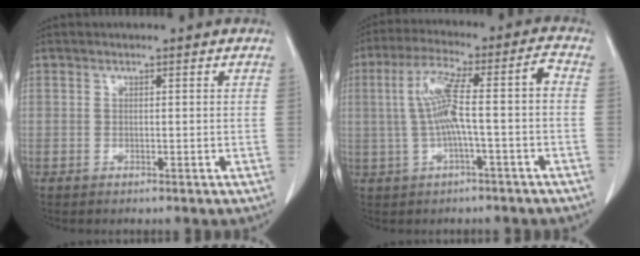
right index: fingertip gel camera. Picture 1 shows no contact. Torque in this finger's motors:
{"motor_torque": [1.26, 0.15, 0.56, 0.21]}